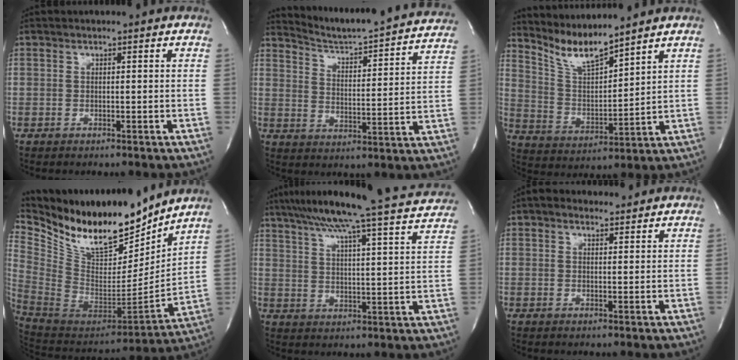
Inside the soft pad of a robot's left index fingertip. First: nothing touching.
{"total": 20.3, "force": [19.3, 0.9, 6.2], "torque": [-0.098, -0.044, 0.253]}
{"total": 8.1, "force": [7.6, -0.1, 2.6], "torque": [-0.067, -0.003, 0.159]}
{"total": 21.2, "force": [17.3, 6.2, 10.5], "torque": [-0.213, -0.024, 0.310]}
{"total": 22.7, "force": [20.0, 0.0, 10.9], "torque": [-0.180, -0.004, 0.268]}
{"total": 8.2, "force": [6.5, 3.7, 3.4], "torque": [-0.051, 0.028, 0.098]}